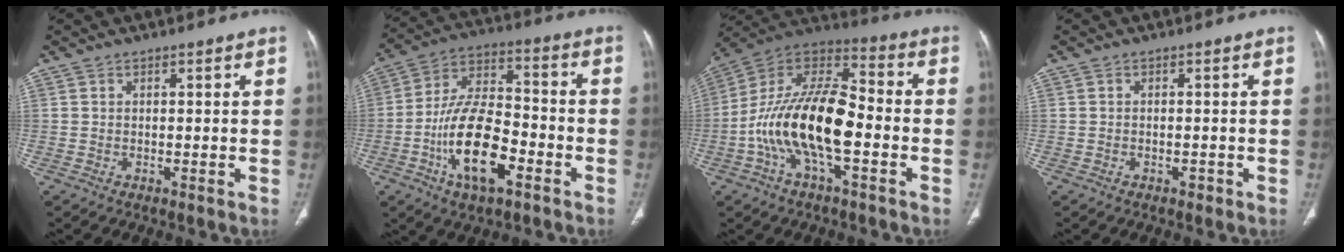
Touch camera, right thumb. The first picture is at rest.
{"total": 16.8, "force": [-6.4, 7.7, 13.5], "torque": [-0.240, 0.037, -0.113]}
{"total": 19.5, "force": [-4.6, 8.6, 16.8], "torque": [-0.308, 0.051, -0.087]}
{"total": 1.0, "force": [-0.6, 0.6, 0.4], "torque": [-0.008, 0.002, -0.010]}